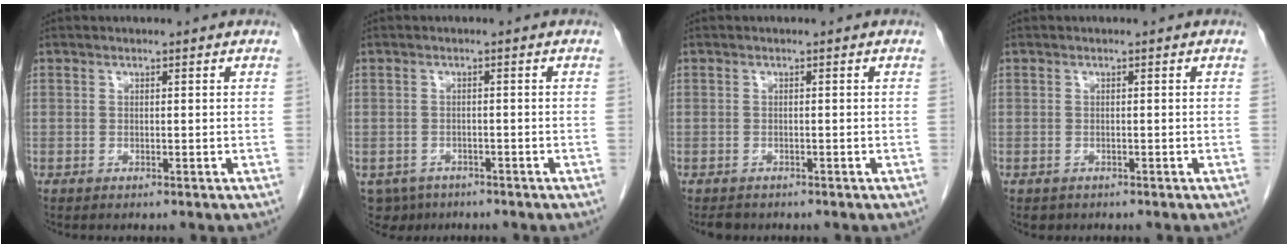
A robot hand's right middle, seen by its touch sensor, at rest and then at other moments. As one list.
[{"total": 5.3, "force": [-3.9, 3.5, 0.9], "torque": [-0.018, -0.003, -0.057]}, {"total": 1.7, "force": [-1.5, 0.8, 0.4], "torque": [-0.017, -0.005, -0.021]}, {"total": 0.9, "force": [-0.7, 0.6, 0.2], "torque": [-0.015, -0.002, -0.005]}]